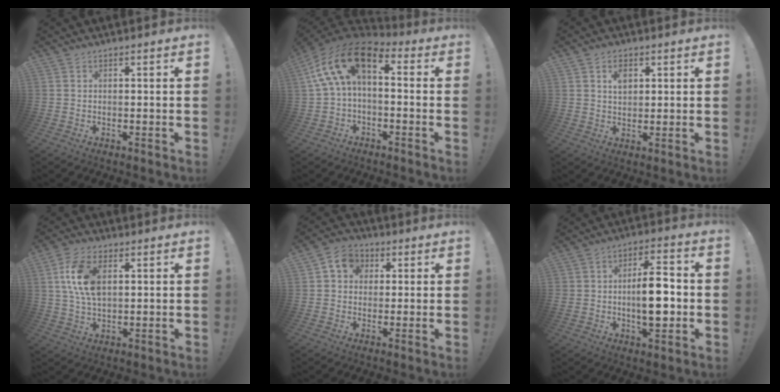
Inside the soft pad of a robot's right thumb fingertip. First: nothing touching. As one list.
[{"total": 14.0, "force": [4.5, 7.5, 10.9], "torque": [-0.207, -0.012, 0.085]}, {"total": 4.3, "force": [1.6, 3.0, 2.6], "torque": [-0.029, -0.003, 0.024]}, {"total": 11.6, "force": [2.8, 6.8, 9.0], "torque": [-0.184, 0.000, 0.050]}, {"total": 7.3, "force": [1.6, 6.4, 3.1], "torque": [-0.039, 0.004, 0.034]}, {"total": 12.6, "force": [-2.1, 7.3, 10.1], "torque": [-0.153, 0.016, -0.037]}]